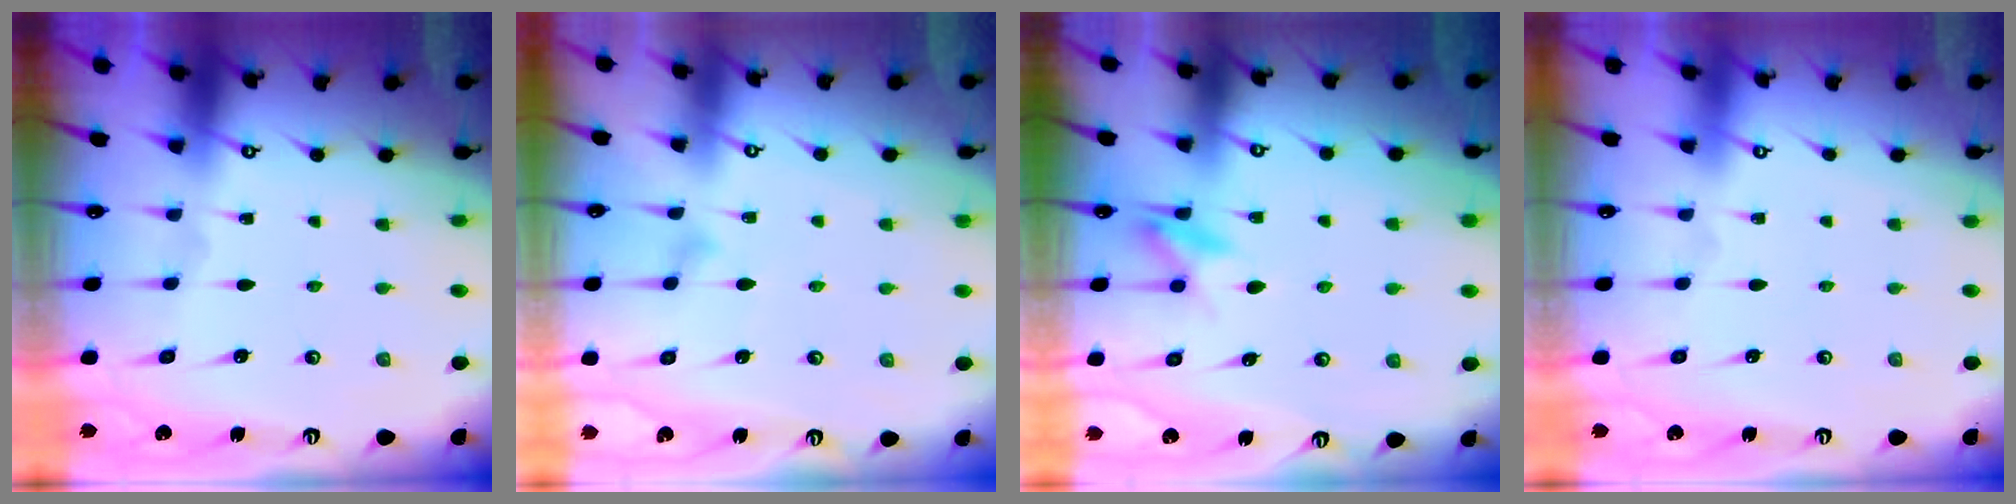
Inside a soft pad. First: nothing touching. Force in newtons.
{"total": 6.9, "press": 6.9, "slide": 0.3}
{"total": 8.4, "press": 8.2, "slide": 1.4}
{"total": 3.9, "press": 3.9, "slide": 0.1}